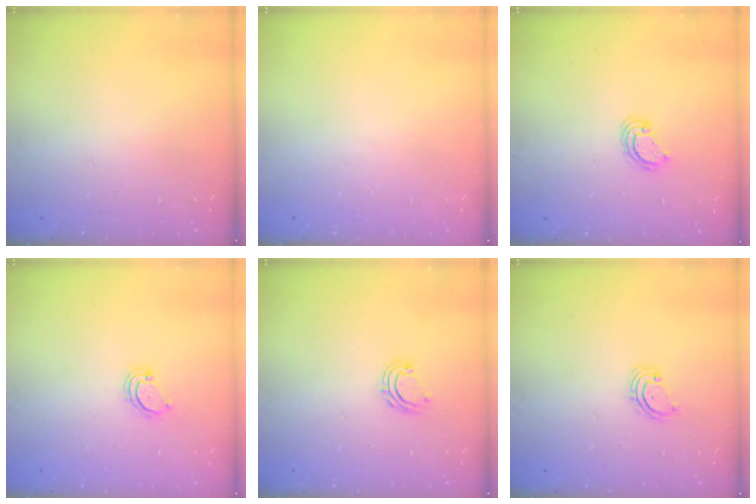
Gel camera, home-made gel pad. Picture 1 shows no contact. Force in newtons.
{"total": 0.0}
{"total": 3.8, "press": 3.8, "slide": 0.1}
{"total": 3.0, "press": 3.0, "slide": 0.4}
{"total": 6.0, "press": 5.8, "slide": 1.3}
{"total": 2.3, "press": 2.3, "slide": 0.5}